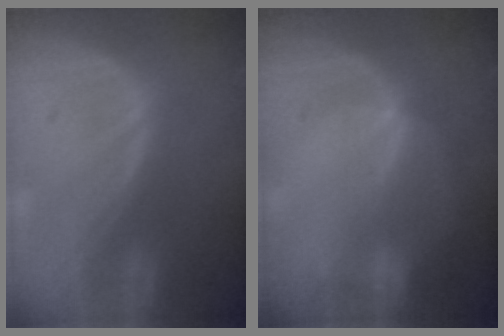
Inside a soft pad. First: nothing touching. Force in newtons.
{"total": 2.4, "press": 2.1, "slide": 1.2}